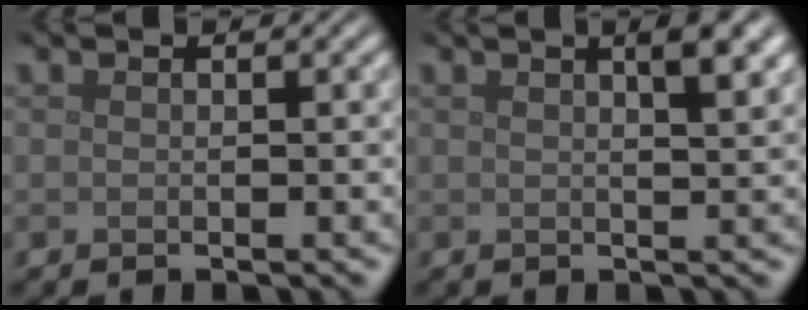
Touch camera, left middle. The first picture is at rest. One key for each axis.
{"total": 3.9, "fx": 1.9, "fy": 1.3, "fz": 3.1, "tx": -0.015, "ty": 0.013, "tz": 0.007}